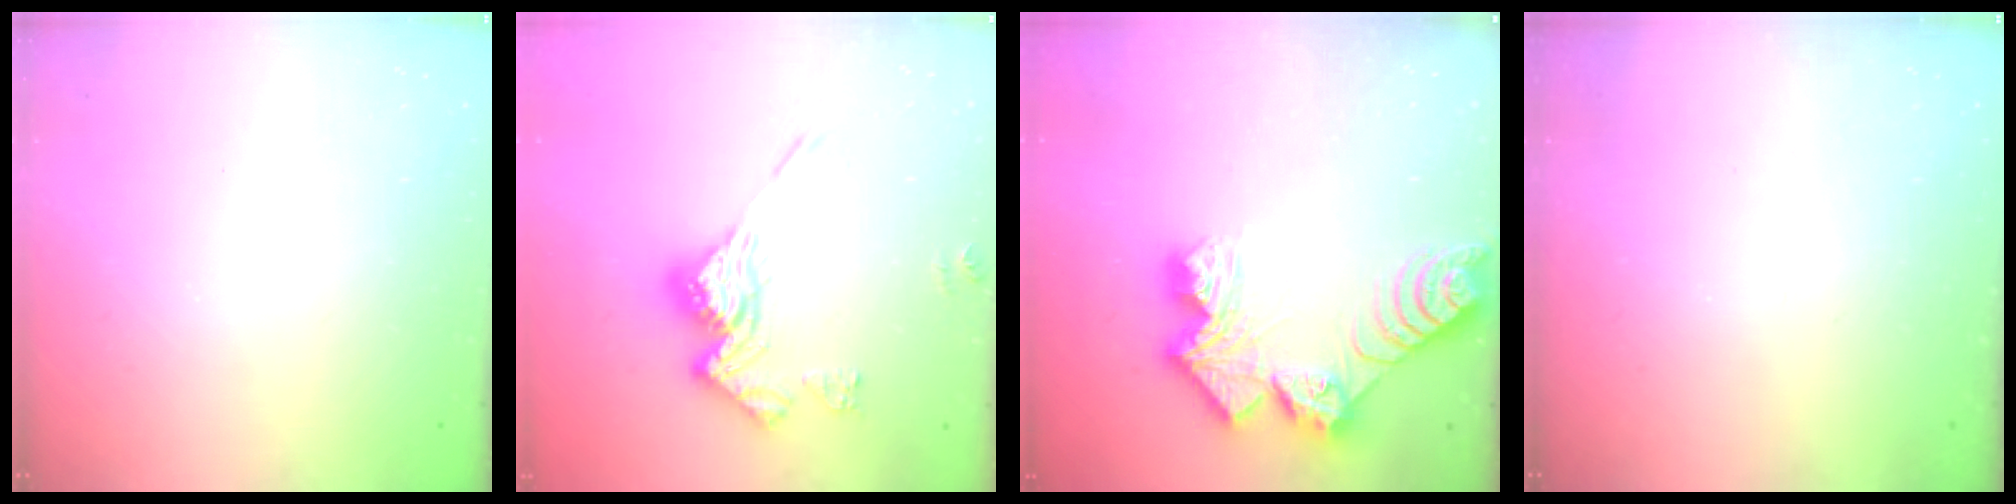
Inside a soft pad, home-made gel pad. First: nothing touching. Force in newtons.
{"total": 15.2, "press": 15.2, "slide": 1.5}
{"total": 13.7, "press": 13.6, "slide": 1.2}
{"total": 0.0}